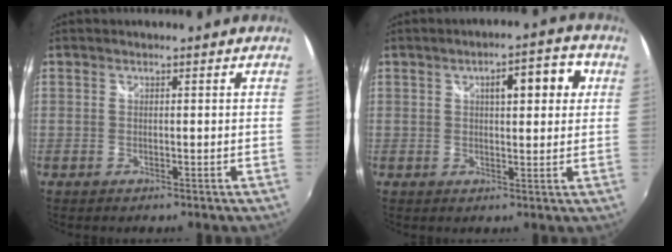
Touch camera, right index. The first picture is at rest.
{"total": 7.3, "force": [2.2, 2.4, 6.5], "torque": [-0.096, 0.018, 0.034]}